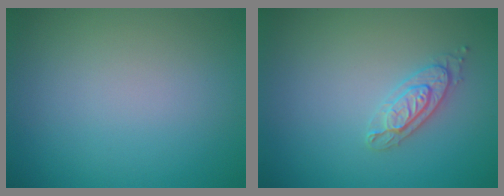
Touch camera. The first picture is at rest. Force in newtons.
{"total": 2.2, "press": 2.2, "slide": 0.3}